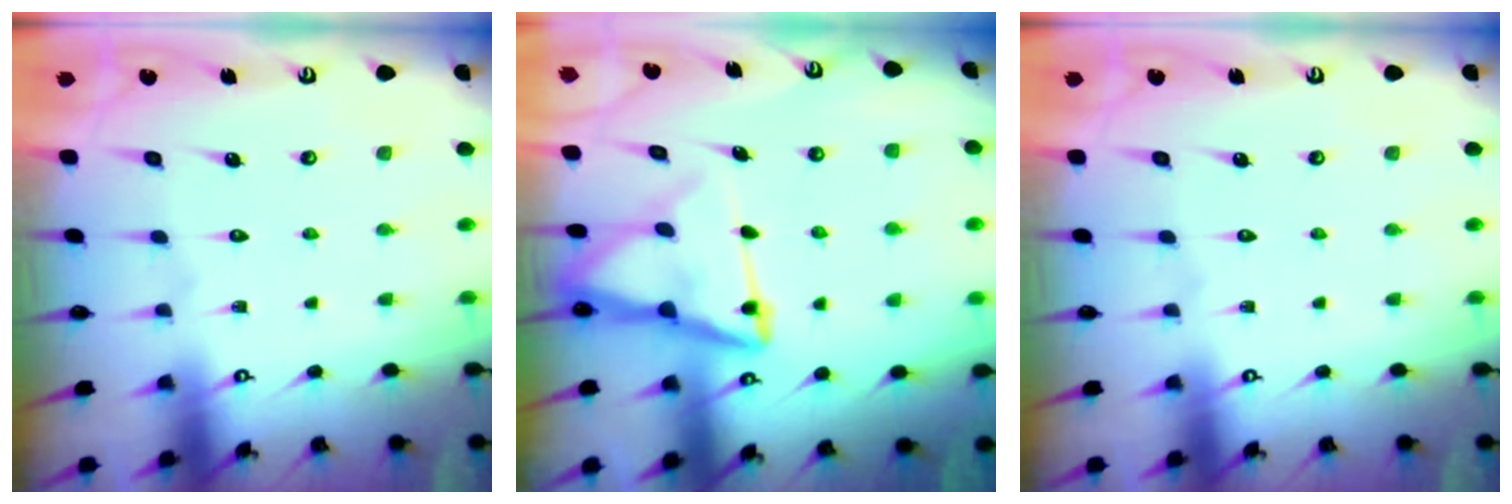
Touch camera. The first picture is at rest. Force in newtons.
{"total": 11.2, "press": 11.2, "slide": 1.2}
{"total": 0.0}